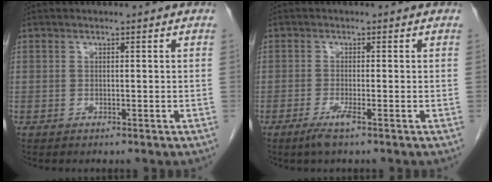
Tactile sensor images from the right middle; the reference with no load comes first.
{"total": 2.3, "force": [-1.4, -0.2, 1.8], "torque": [-0.041, -0.007, -0.031]}